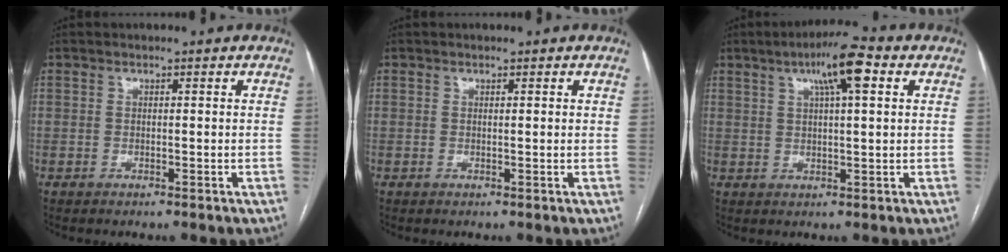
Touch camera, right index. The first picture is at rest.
{"total": 0.5, "force": [0.4, 0.0, 0.4], "torque": [-0.006, 0.001, 0.005]}
{"total": 7.9, "force": [3.6, 1.0, 7.0], "torque": [-0.121, 0.016, 0.053]}